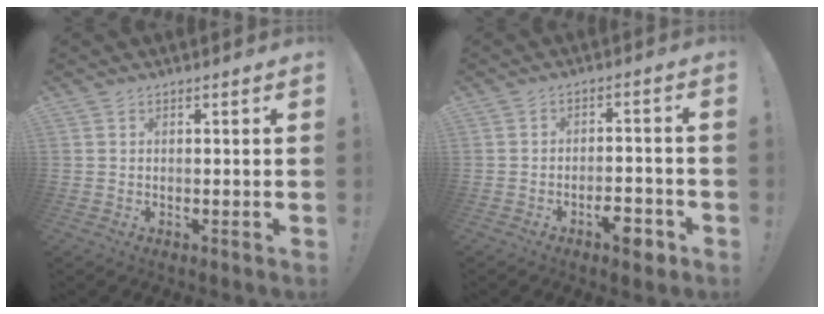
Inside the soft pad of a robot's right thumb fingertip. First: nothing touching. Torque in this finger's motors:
{"motor_torque": [0.48, 0.65, 0.34, -0.39, 0.00]}